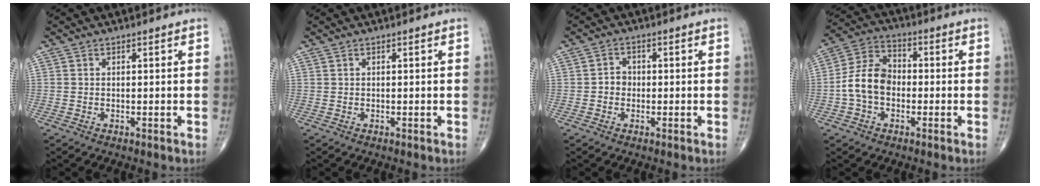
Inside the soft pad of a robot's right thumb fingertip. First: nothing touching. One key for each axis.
{"total": 0.0}
{"total": 2.5, "fx": -0.5, "fy": 2.2, "fz": 1.1, "tx": -0.005, "ty": 0.009, "tz": -0.014}
{"total": 9.7, "fx": -1.6, "fy": 6.9, "fz": 6.5, "tx": -0.115, "ty": 0.035, "tz": -0.043}